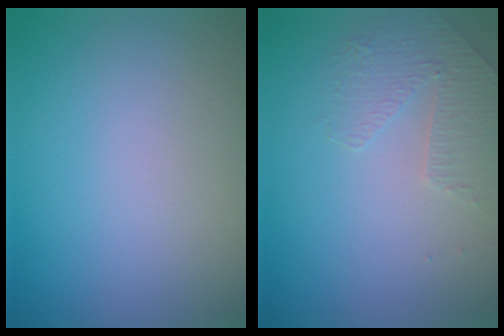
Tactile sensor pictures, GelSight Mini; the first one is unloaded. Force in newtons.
{"total": 1.6, "press": 1.2, "slide": 1.1}